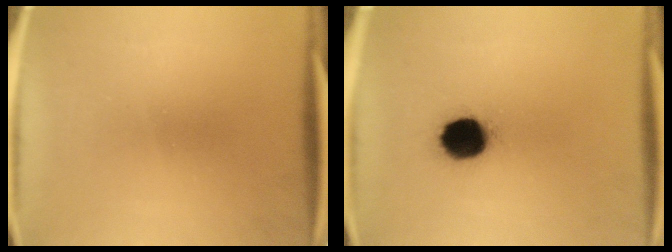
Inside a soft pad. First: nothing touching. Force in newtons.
{"total": 11.5}